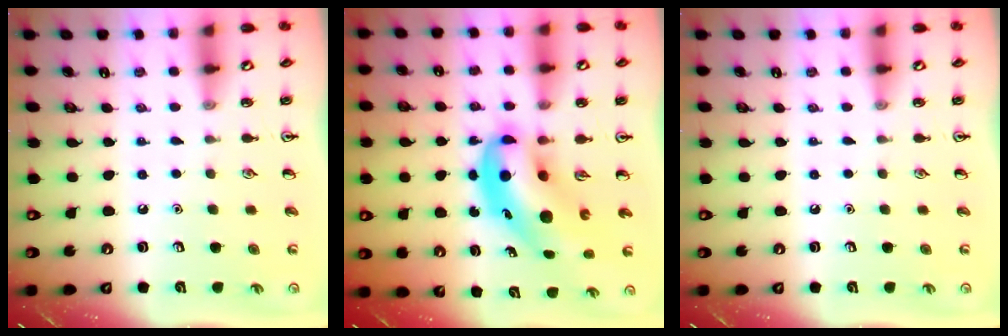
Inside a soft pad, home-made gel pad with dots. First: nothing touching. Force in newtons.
{"total": 9.2, "press": 8.8, "slide": 2.6}
{"total": 0.0}